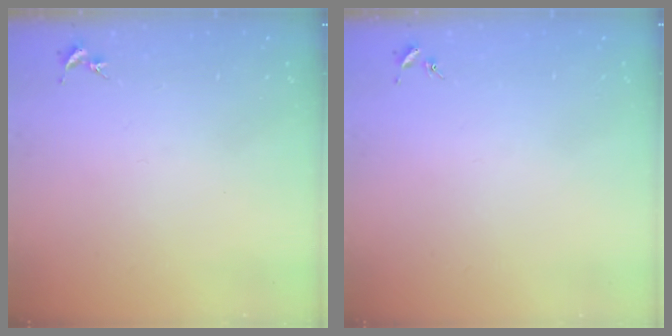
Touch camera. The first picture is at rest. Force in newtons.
{"total": 0.0}